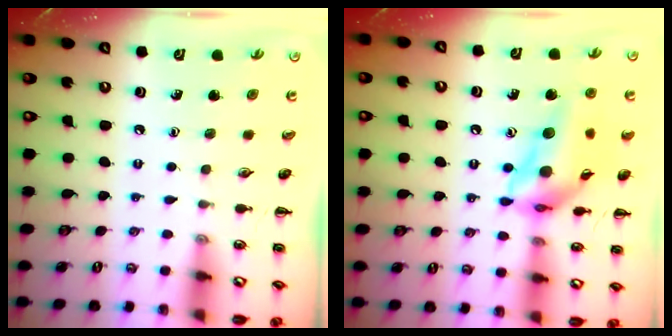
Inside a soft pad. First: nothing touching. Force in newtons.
{"total": 18.2, "press": 17.8, "slide": 4.0}